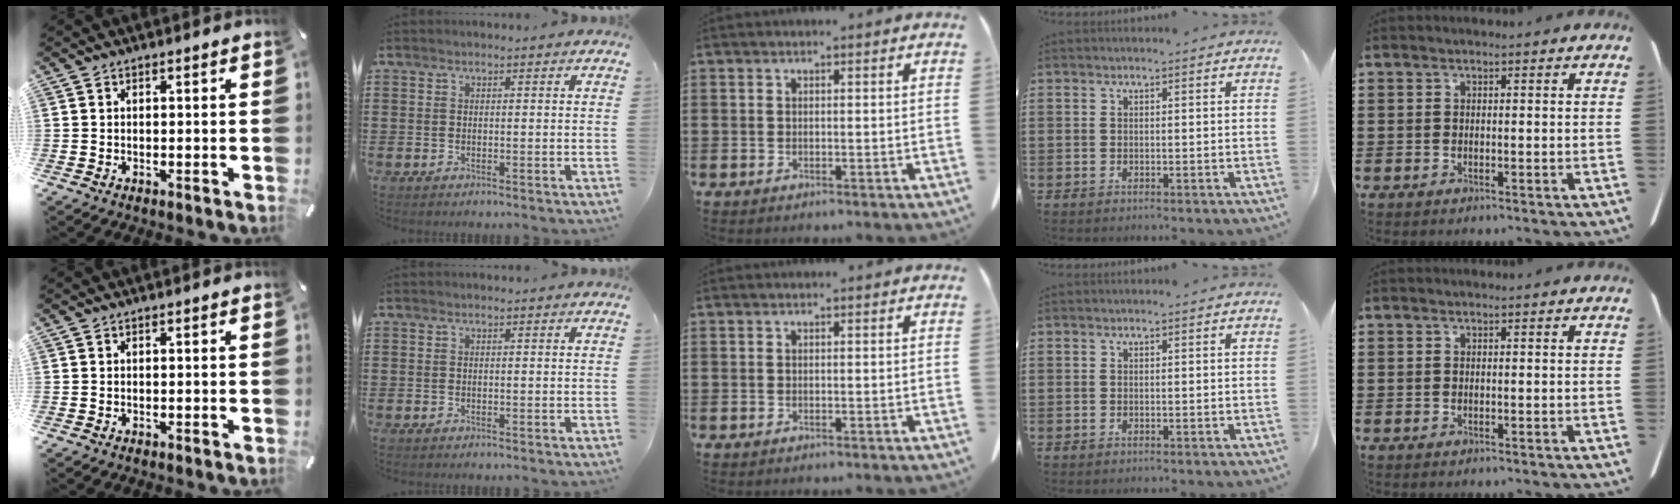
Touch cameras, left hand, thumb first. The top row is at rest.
{}